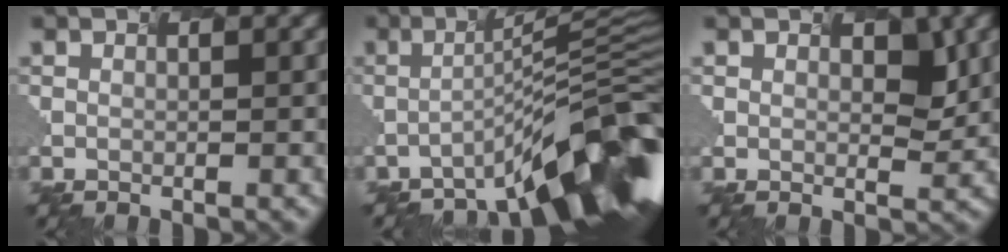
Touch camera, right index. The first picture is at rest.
{"total": 10.3, "force": [-6.4, 1.1, 8.0], "torque": [-0.100, 0.020, -0.099]}
{"total": 1.6, "force": [1.0, 0.9, 0.8], "torque": [-0.011, -0.004, 0.026]}